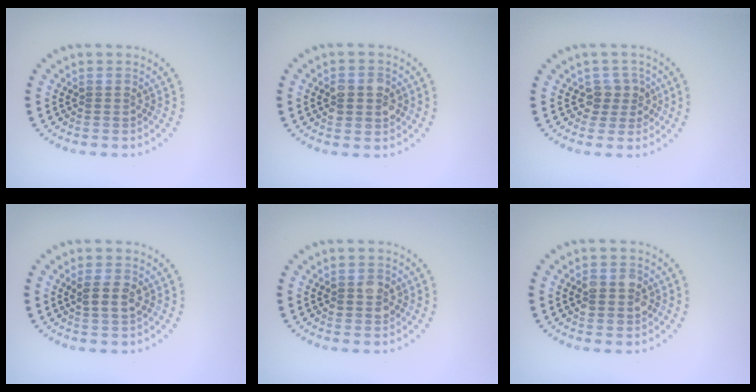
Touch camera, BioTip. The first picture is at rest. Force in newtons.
{"total": 2.9, "press": 2.8, "slide": 0.3}
{"total": 2.0, "press": 1.7, "slide": 1.2}
{"total": 2.2, "press": 2.1, "slide": 0.7}
{"total": 1.7, "press": 1.7, "slide": 0.1}
{"total": 2.9, "press": 2.8, "slide": 0.3}